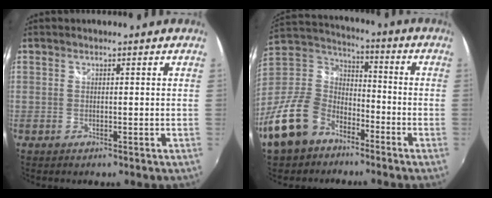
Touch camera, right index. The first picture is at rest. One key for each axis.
{"total": 17.2, "fx": -10.5, "fy": 11.0, "fz": 8.2, "tx": -0.201, "ty": 0.018, "tz": -0.186}